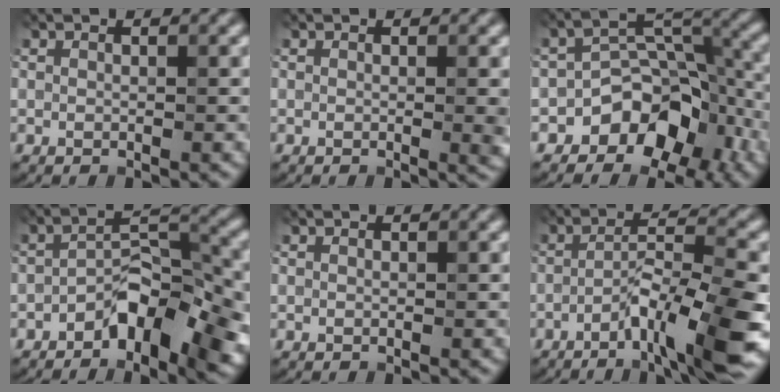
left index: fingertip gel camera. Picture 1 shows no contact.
{"total": 1.3, "force": [0.0, 0.2, 1.3], "torque": [-0.015, -0.004, -0.002]}
{"total": 7.2, "force": [-4.2, 4.6, 3.7], "torque": [-0.032, 0.000, -0.072]}
{"total": 7.3, "force": [-3.7, 3.0, 5.5], "torque": [-0.080, 0.010, -0.070]}
{"total": 0.0}
{"total": 8.9, "force": [-4.7, 1.2, 7.5], "torque": [-0.116, 0.008, -0.080]}